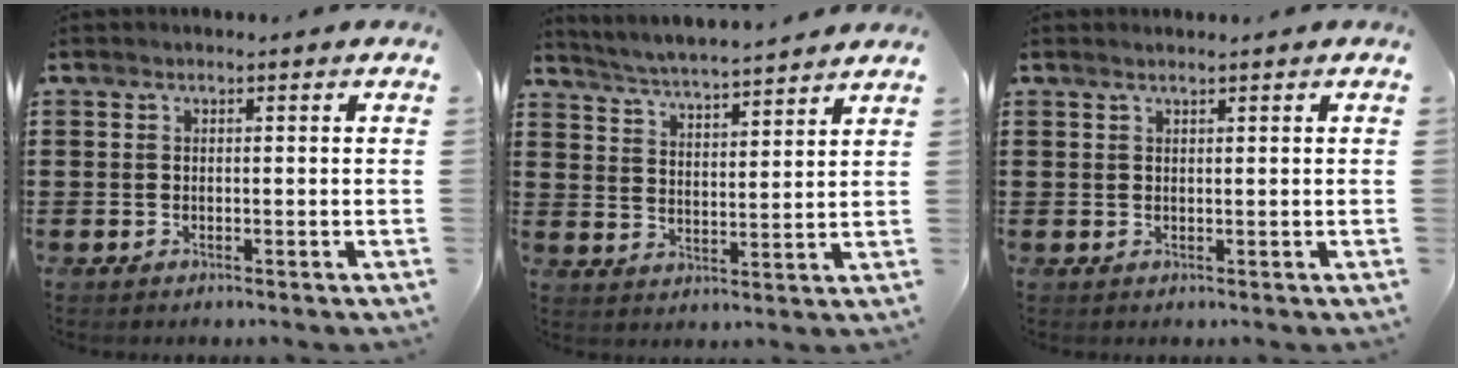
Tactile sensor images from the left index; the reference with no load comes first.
{"total": 4.3, "force": [4.3, -0.6, 0.6], "torque": [-0.033, -0.033, 0.070]}
{"total": 1.0, "force": [0.8, -0.1, 0.6], "torque": [-0.009, -0.001, 0.015]}